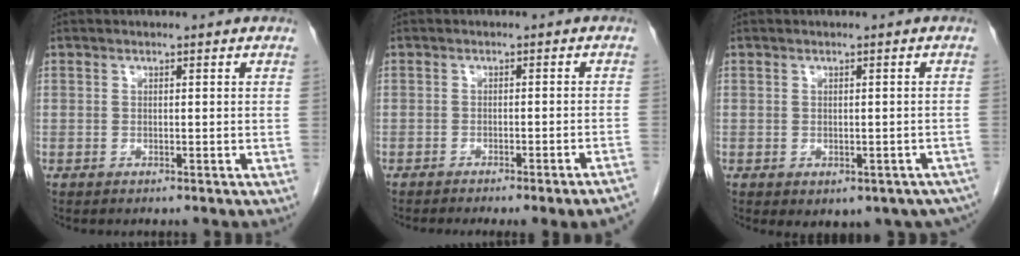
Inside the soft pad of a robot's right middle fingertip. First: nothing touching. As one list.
[{"total": 10.4, "force": [-9.1, -0.7, 5.0], "torque": [-0.035, -0.015, -0.107]}, {"total": 10.3, "force": [-6.7, 5.9, 5.2], "torque": [-0.065, -0.007, -0.067]}]